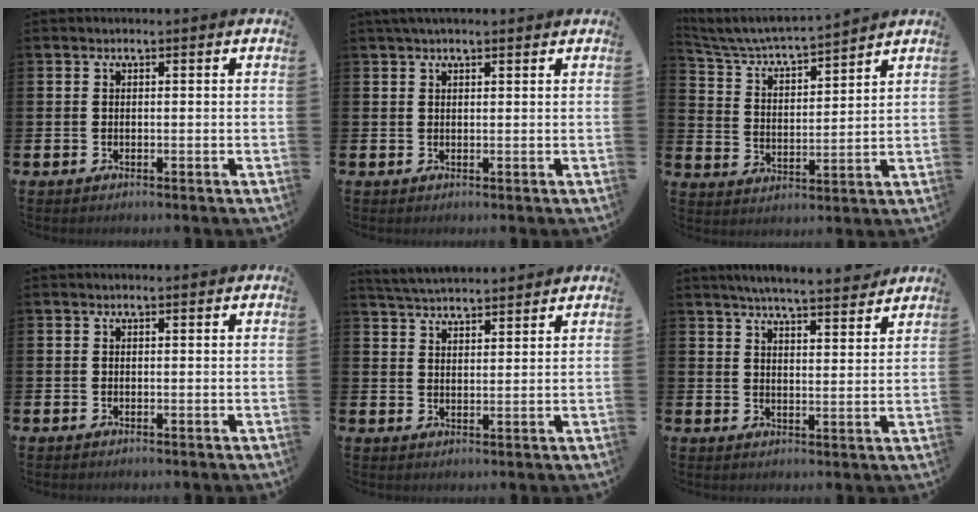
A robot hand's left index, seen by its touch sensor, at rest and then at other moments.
{"total": 1.7, "force": [1.4, 0.3, 0.8], "torque": [-0.018, 0.005, 0.025]}
{"total": 4.9, "force": [4.7, 0.4, 1.3], "torque": [-0.054, -0.042, 0.076]}
{"total": 0.0}
{"total": 4.2, "force": [4.2, 0.2, 0.1], "torque": [-0.022, -0.021, 0.078]}
{"total": 5.7, "force": [5.6, -0.1, 1.2], "torque": [-0.034, -0.035, 0.099]}